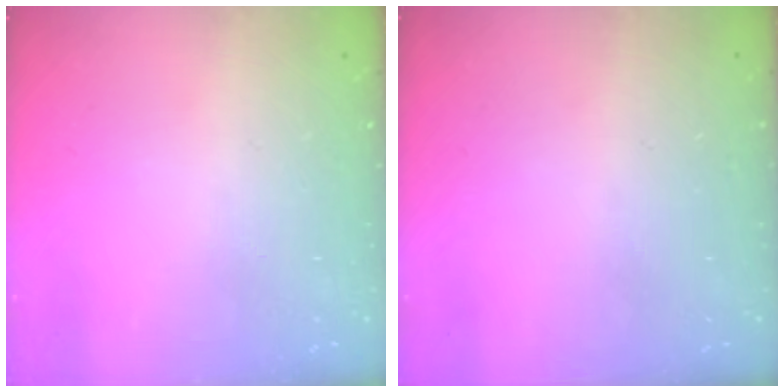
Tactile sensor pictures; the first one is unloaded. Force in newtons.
{"total": 0.6, "press": 0.6, "slide": 0.2}